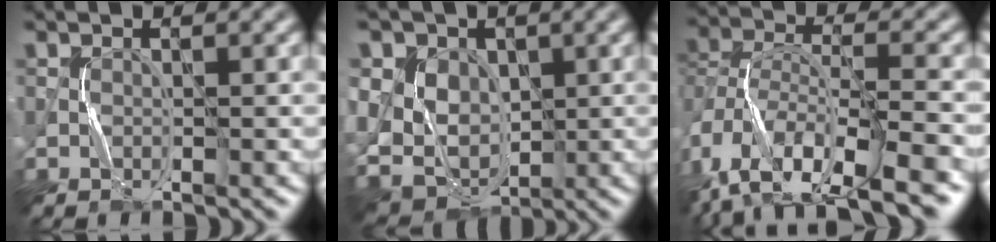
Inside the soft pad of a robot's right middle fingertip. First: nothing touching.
{"total": 9.7, "force": [2.1, 8.0, 5.0], "torque": [-0.093, 0.029, 0.014]}
{"total": 14.8, "force": [-10.7, 6.7, 7.8], "torque": [-0.174, -0.015, -0.130]}